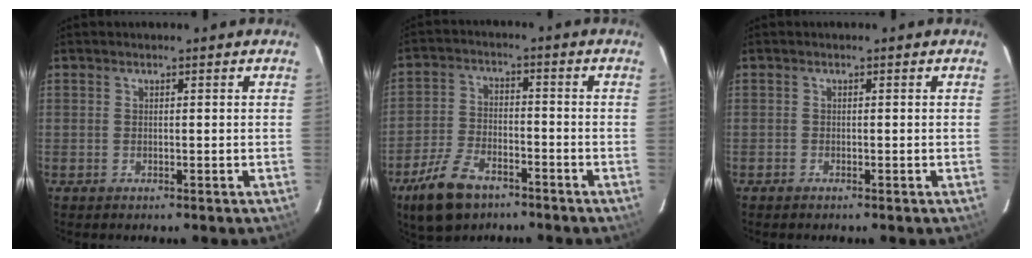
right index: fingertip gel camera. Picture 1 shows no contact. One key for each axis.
{"total": 10.9, "fx": -7.3, "fy": 5.6, "fz": 5.9, "tx": -0.147, "ty": -0.004, "tz": -0.135}
{"total": 0.5, "fx": -0.5, "fy": 0.2, "fz": 0.0, "tx": -0.002, "ty": 0.001, "tz": -0.011}